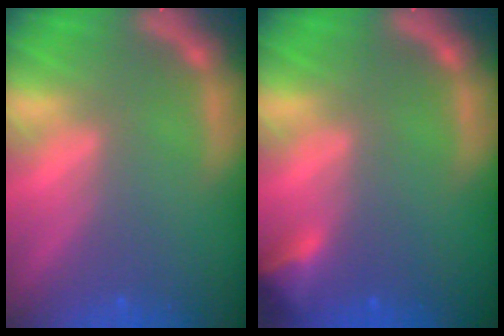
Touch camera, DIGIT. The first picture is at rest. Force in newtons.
{"total": 2.4}